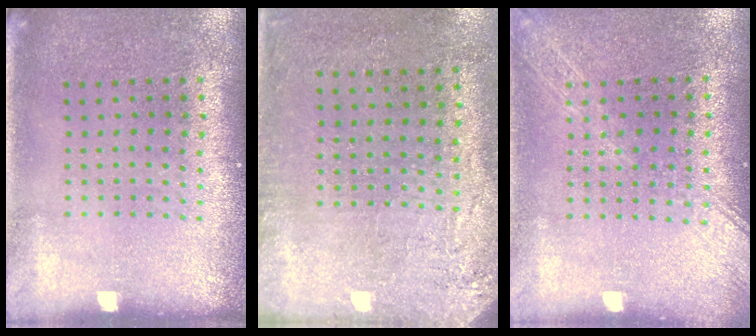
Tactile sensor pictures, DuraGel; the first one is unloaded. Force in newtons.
{"total": 2.8, "press": 2.3, "slide": 1.6}
{"total": 1.7, "press": 1.7, "slide": 0.3}